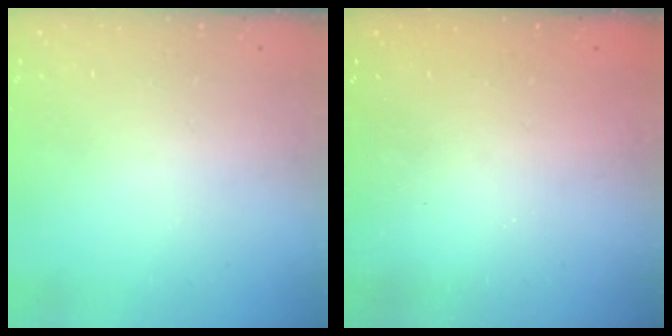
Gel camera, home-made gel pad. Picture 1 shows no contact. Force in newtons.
{"total": 2.3, "press": 2.1, "slide": 1.0}